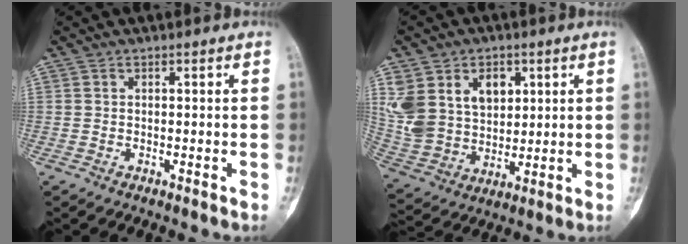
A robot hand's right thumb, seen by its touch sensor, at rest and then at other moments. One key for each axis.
{"total": 16.8, "fx": 5.4, "fy": 12.4, "fz": 9.9, "tx": -0.186, "ty": -0.005, "tz": 0.123}